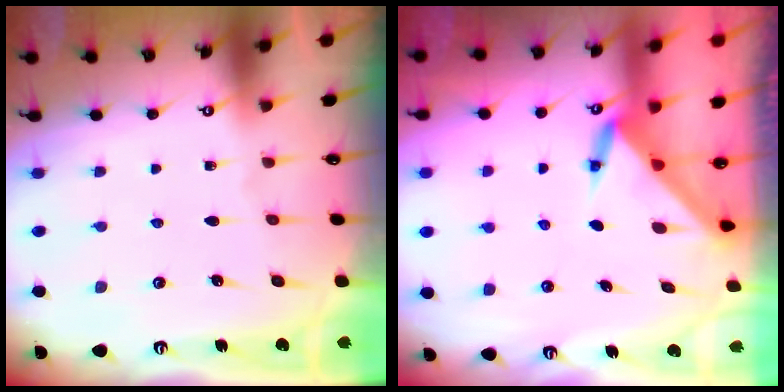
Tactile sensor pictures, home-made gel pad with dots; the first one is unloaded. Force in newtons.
{"total": 3.2, "press": 3.2, "slide": 0.1}